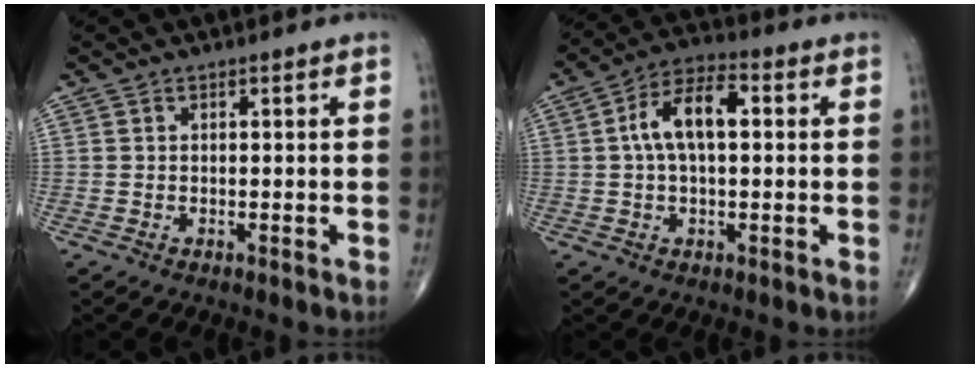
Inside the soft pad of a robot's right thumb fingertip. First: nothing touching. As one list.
[{"total": 9.9, "force": [1.4, 5.0, 8.5], "torque": [-0.156, 0.027, 0.016]}]